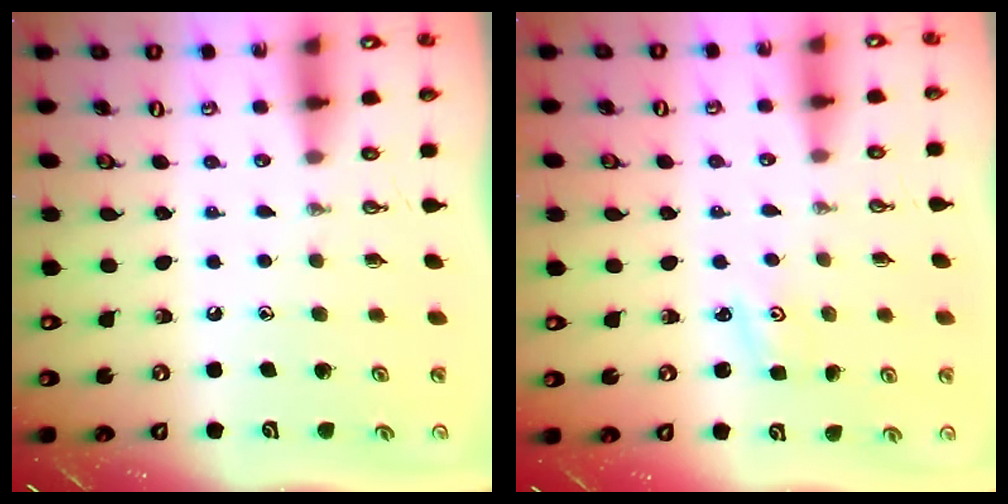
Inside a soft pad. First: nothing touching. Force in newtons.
{"total": 1.8, "press": 1.7, "slide": 0.3}